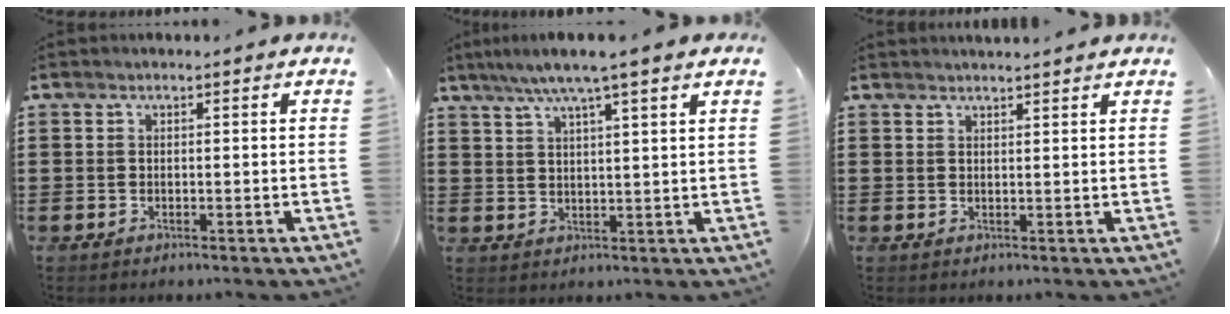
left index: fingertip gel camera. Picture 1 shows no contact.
{"total": 5.3, "force": [4.0, -0.5, 3.5], "torque": [-0.077, -0.006, 0.068]}
{"total": 1.3, "force": [1.3, -0.1, 0.1], "torque": [-0.005, -0.001, 0.027]}